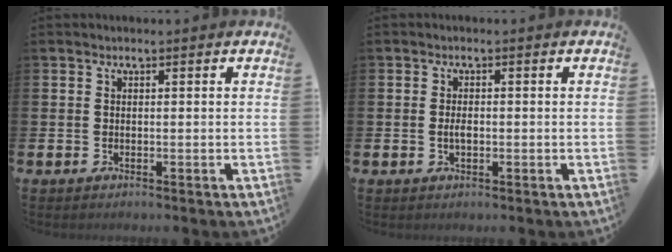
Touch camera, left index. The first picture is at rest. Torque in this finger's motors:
{"motor_torque": [0.18, -0.11, 0.04, 0.03]}